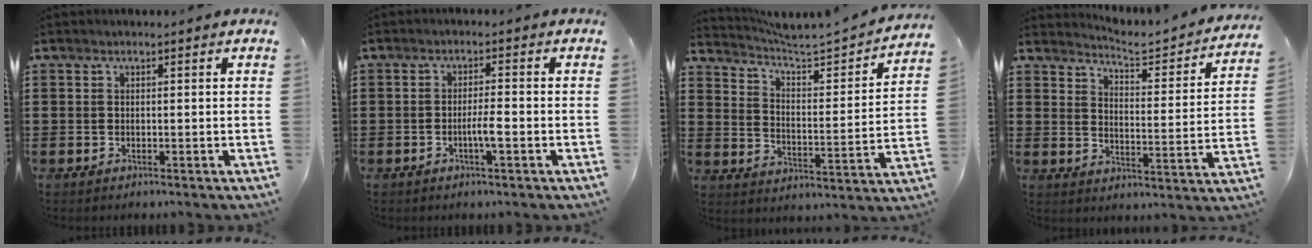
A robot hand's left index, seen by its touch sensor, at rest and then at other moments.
{"total": 3.2, "force": [-1.1, 0.3, 2.9], "torque": [-0.053, 0.002, -0.020]}
{"total": 3.4, "force": [3.2, 0.1, 1.2], "torque": [-0.046, -0.035, 0.041]}
{"total": 3.5, "force": [3.4, -0.1, 0.7], "torque": [-0.030, -0.036, 0.047]}